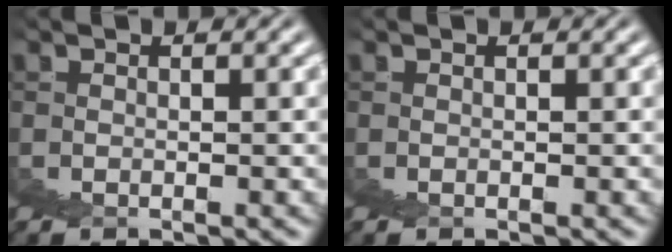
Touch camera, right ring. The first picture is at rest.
{"total": 0.0}